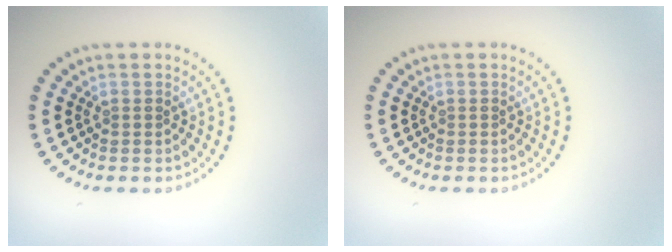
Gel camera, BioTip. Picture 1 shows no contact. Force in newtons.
{"total": 0.0}